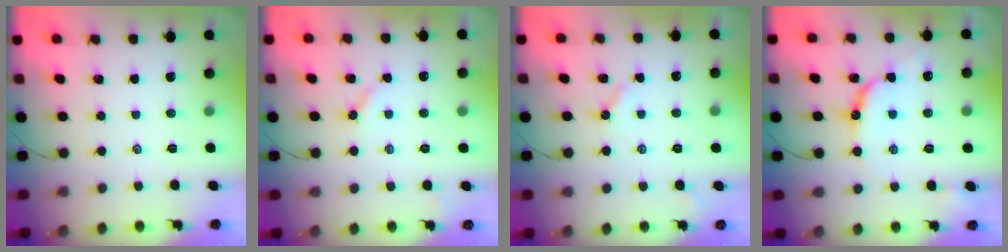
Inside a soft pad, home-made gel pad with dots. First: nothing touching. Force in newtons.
{"total": 2.3, "press": 2.3, "slide": 0.3}
{"total": 3.1, "press": 3.0, "slide": 0.4}
{"total": 9.9, "press": 9.8, "slide": 1.0}